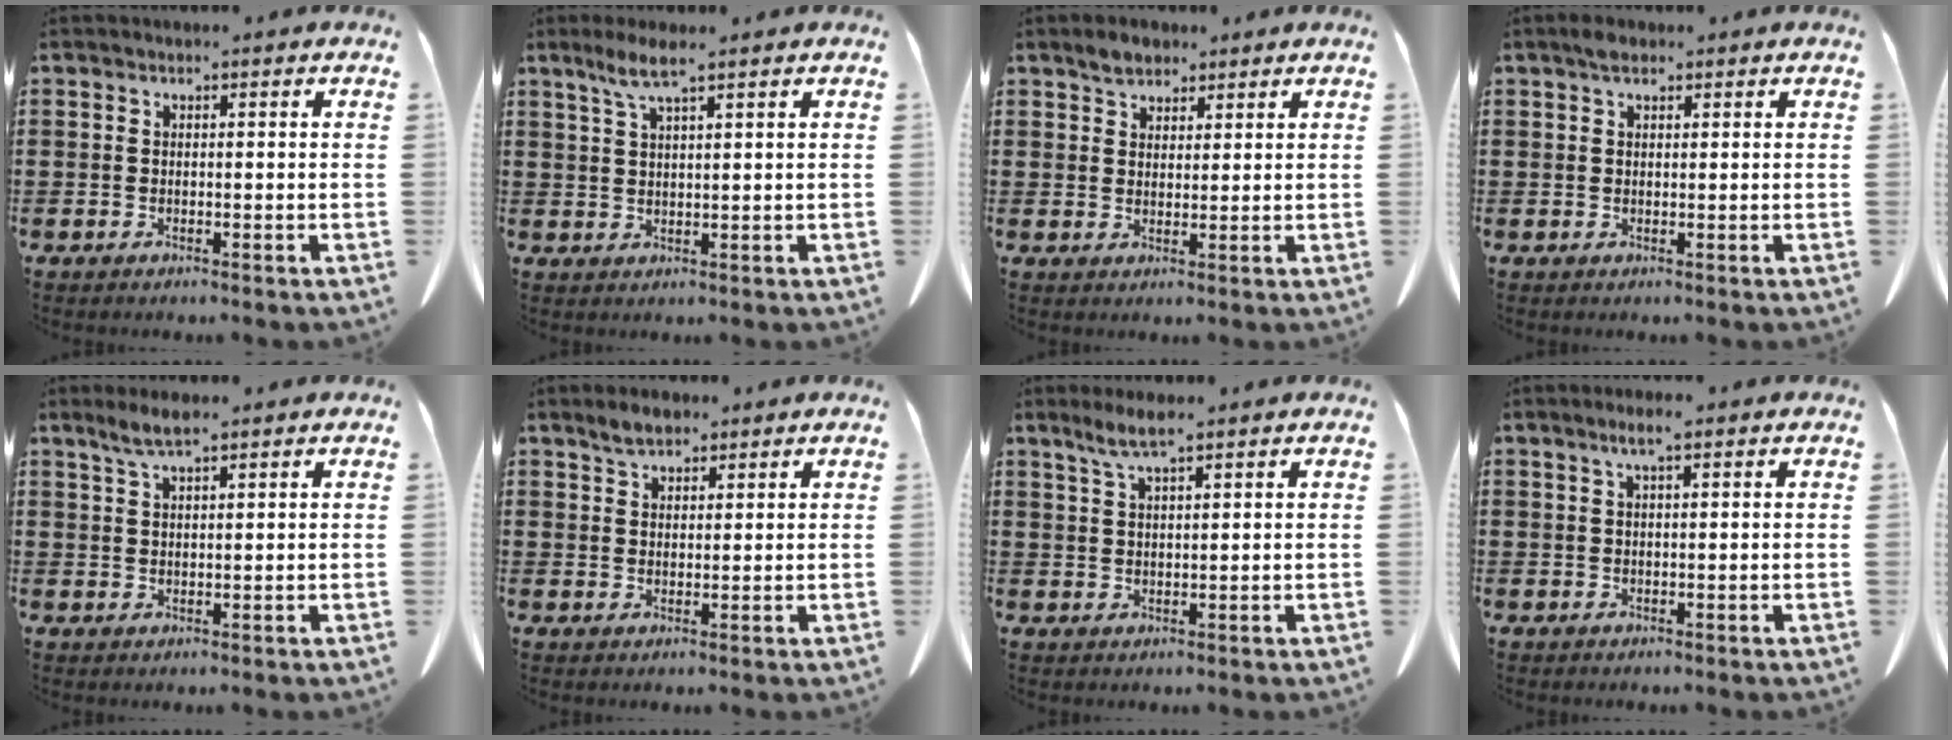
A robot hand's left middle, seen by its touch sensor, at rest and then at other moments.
{"total": 4.0, "force": [2.7, 0.2, 3.0], "torque": [-0.066, 0.000, 0.048]}
{"total": 3.0, "force": [2.5, 1.4, 0.9], "torque": [-0.016, 0.003, 0.047]}
{"total": 1.6, "force": [1.0, 0.7, 1.0], "torque": [-0.016, -0.001, 0.018]}
{"total": 3.3, "force": [2.4, 0.5, 2.2], "torque": [-0.049, 0.000, 0.044]}
{"total": 2.9, "force": [2.4, 1.1, 1.1], "torque": [-0.020, 0.000, 0.046]}
{"total": 3.9, "force": [2.8, 0.4, 2.8], "torque": [-0.061, 0.000, 0.050]}
{"total": 2.4, "force": [1.5, 0.2, 1.9], "torque": [-0.041, 0.001, 0.026]}